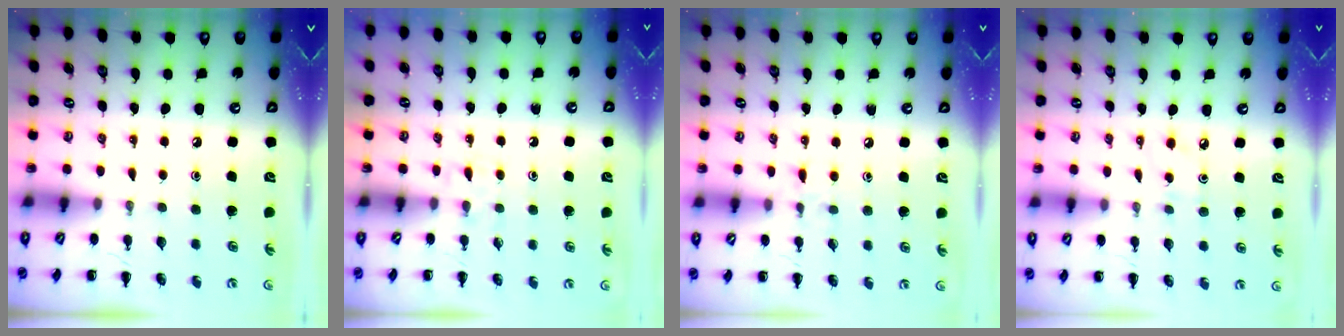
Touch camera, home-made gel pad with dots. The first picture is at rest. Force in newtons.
{"total": 2.2, "press": 2.0, "slide": 1.0}
{"total": 6.5, "press": 6.1, "slide": 2.4}
{"total": 3.5, "press": 3.3, "slide": 1.0}